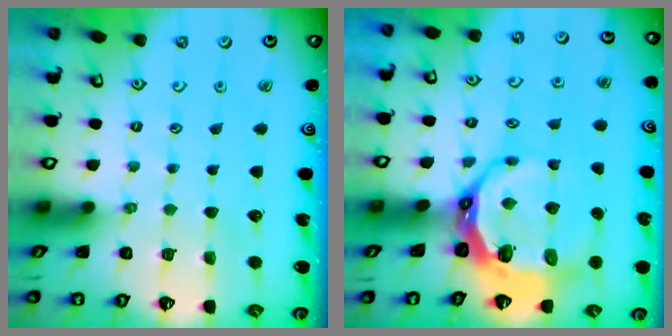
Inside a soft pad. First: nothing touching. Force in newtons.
{"total": 10.7, "press": 9.9, "slide": 4.0}